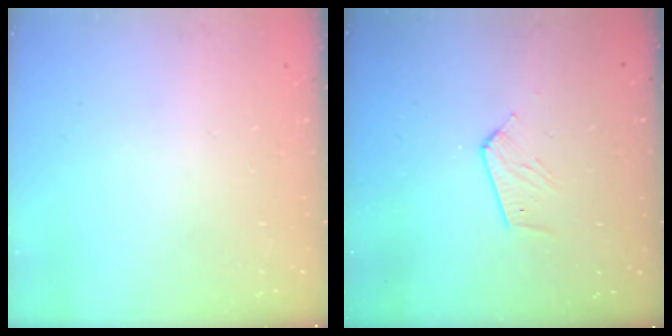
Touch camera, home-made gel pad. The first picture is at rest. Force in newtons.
{"total": 5.4, "press": 5.4, "slide": 0.5}